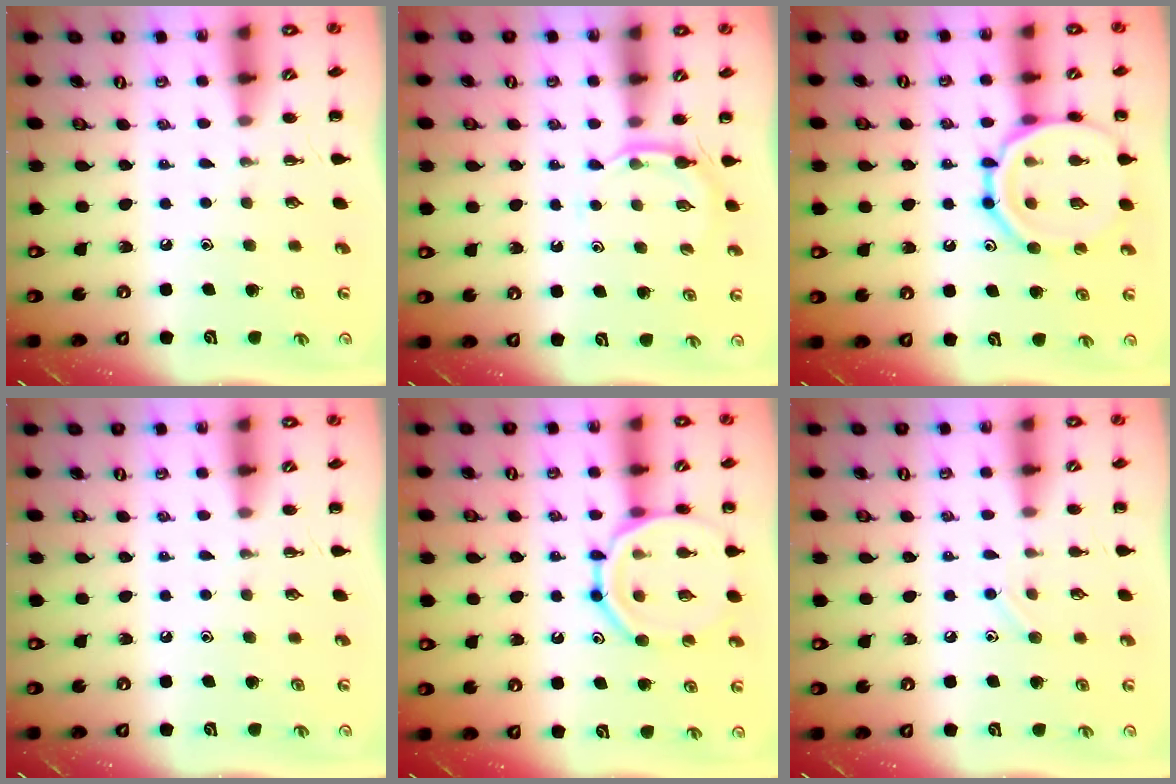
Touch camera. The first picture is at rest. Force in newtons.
{"total": 5.4, "press": 5.4, "slide": 1.0}
{"total": 15.9, "press": 15.7, "slide": 1.9}
{"total": 0.0}
{"total": 14.9, "press": 14.7, "slide": 1.9}
{"total": 5.8, "press": 5.5, "slide": 1.9}